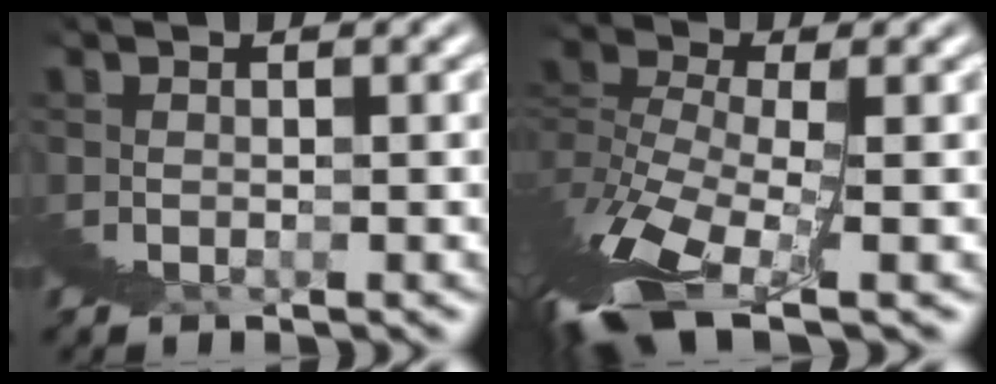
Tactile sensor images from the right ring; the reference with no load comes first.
{"total": 3.1, "force": [0.3, -0.2, 3.0], "torque": [-0.053, -0.003, 0.011]}